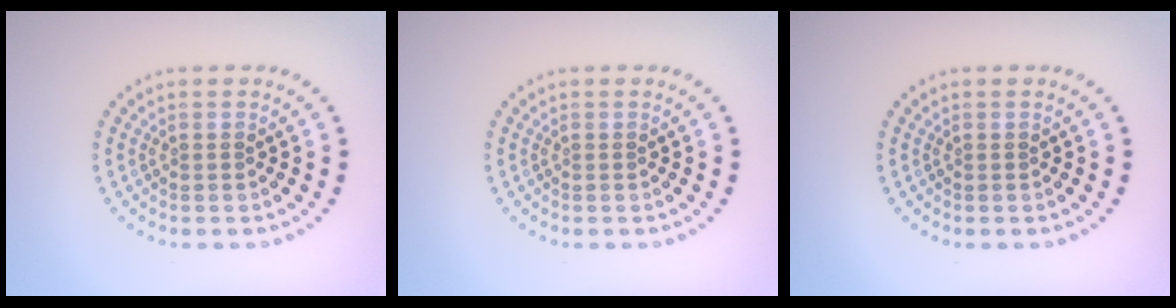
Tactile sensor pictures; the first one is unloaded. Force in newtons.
{"total": 0.0}
{"total": 0.0}